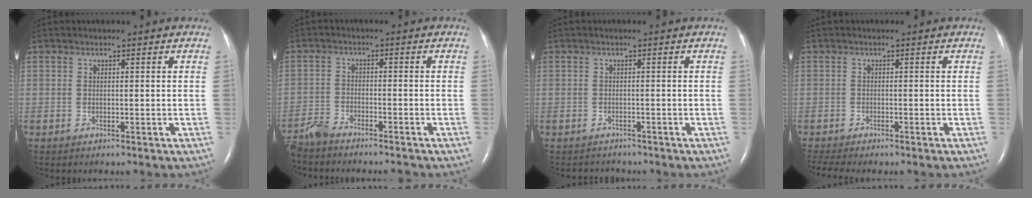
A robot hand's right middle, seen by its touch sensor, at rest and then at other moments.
{"total": 5.6, "force": [-5.4, 0.6, 1.5], "torque": [-0.028, -0.016, -0.094]}
{"total": 2.0, "force": [-1.9, 0.7, -0.1], "torque": [-0.001, -0.006, -0.026]}
{"total": 4.1, "force": [-3.5, 0.5, 2.1], "torque": [-0.039, -0.007, -0.054]}